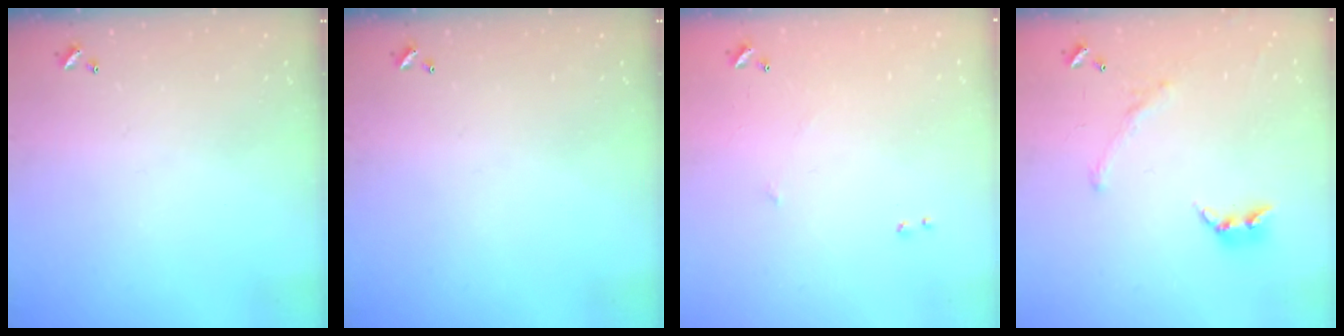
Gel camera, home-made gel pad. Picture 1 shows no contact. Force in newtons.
{"total": 0.0}
{"total": 6.0, "press": 5.9, "slide": 0.8}
{"total": 1.5, "press": 1.0, "slide": 1.2}